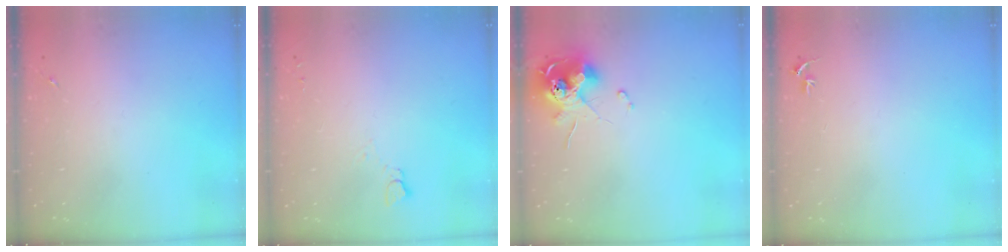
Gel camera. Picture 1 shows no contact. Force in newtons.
{"total": 2.8, "press": 2.7, "slide": 0.3}
{"total": 13.5, "press": 13.4, "slide": 1.2}
{"total": 2.7, "press": 2.7, "slide": 0.3}